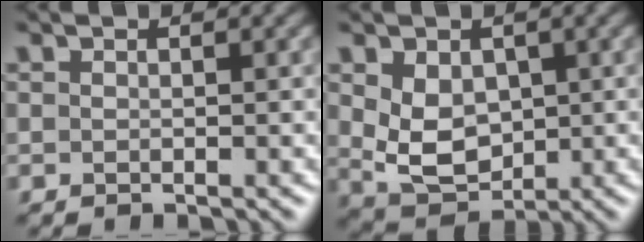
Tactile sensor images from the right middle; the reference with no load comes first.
{"total": 4.9, "force": [0.5, 3.6, 3.3], "torque": [-0.067, -0.008, 0.018]}